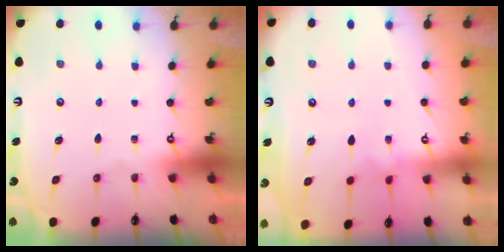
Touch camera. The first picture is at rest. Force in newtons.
{"total": 2.9, "press": 2.9, "slide": 0.2}